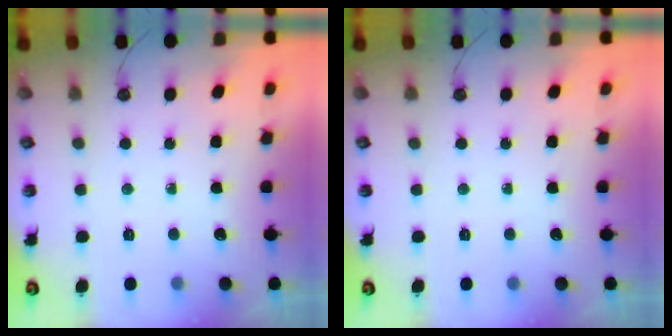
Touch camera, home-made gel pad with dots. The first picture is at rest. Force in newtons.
{"total": 0.0}